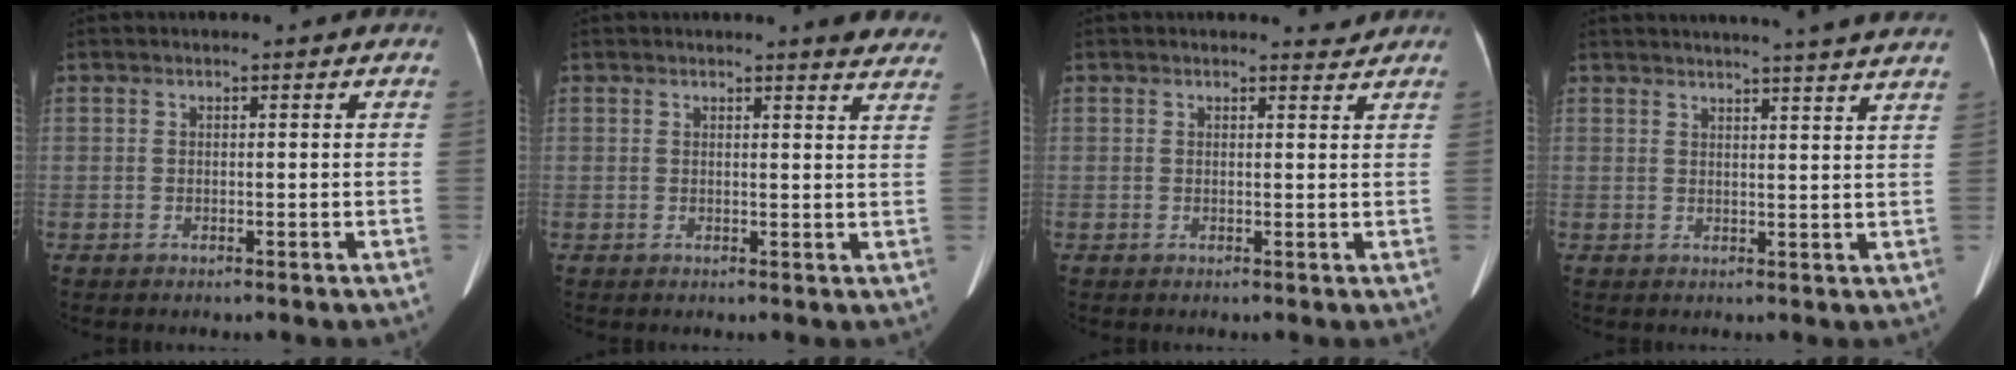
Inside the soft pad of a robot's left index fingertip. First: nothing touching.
{"total": 6.6, "force": [6.2, 0.6, 2.3], "torque": [-0.012, -0.016, 0.044]}
{"total": 1.3, "force": [1.3, 0.0, -0.2], "torque": [-0.005, -0.012, 0.013]}
{"total": 14.6, "force": [13.4, -0.8, 5.9], "torque": [-0.090, -0.020, 0.152]}